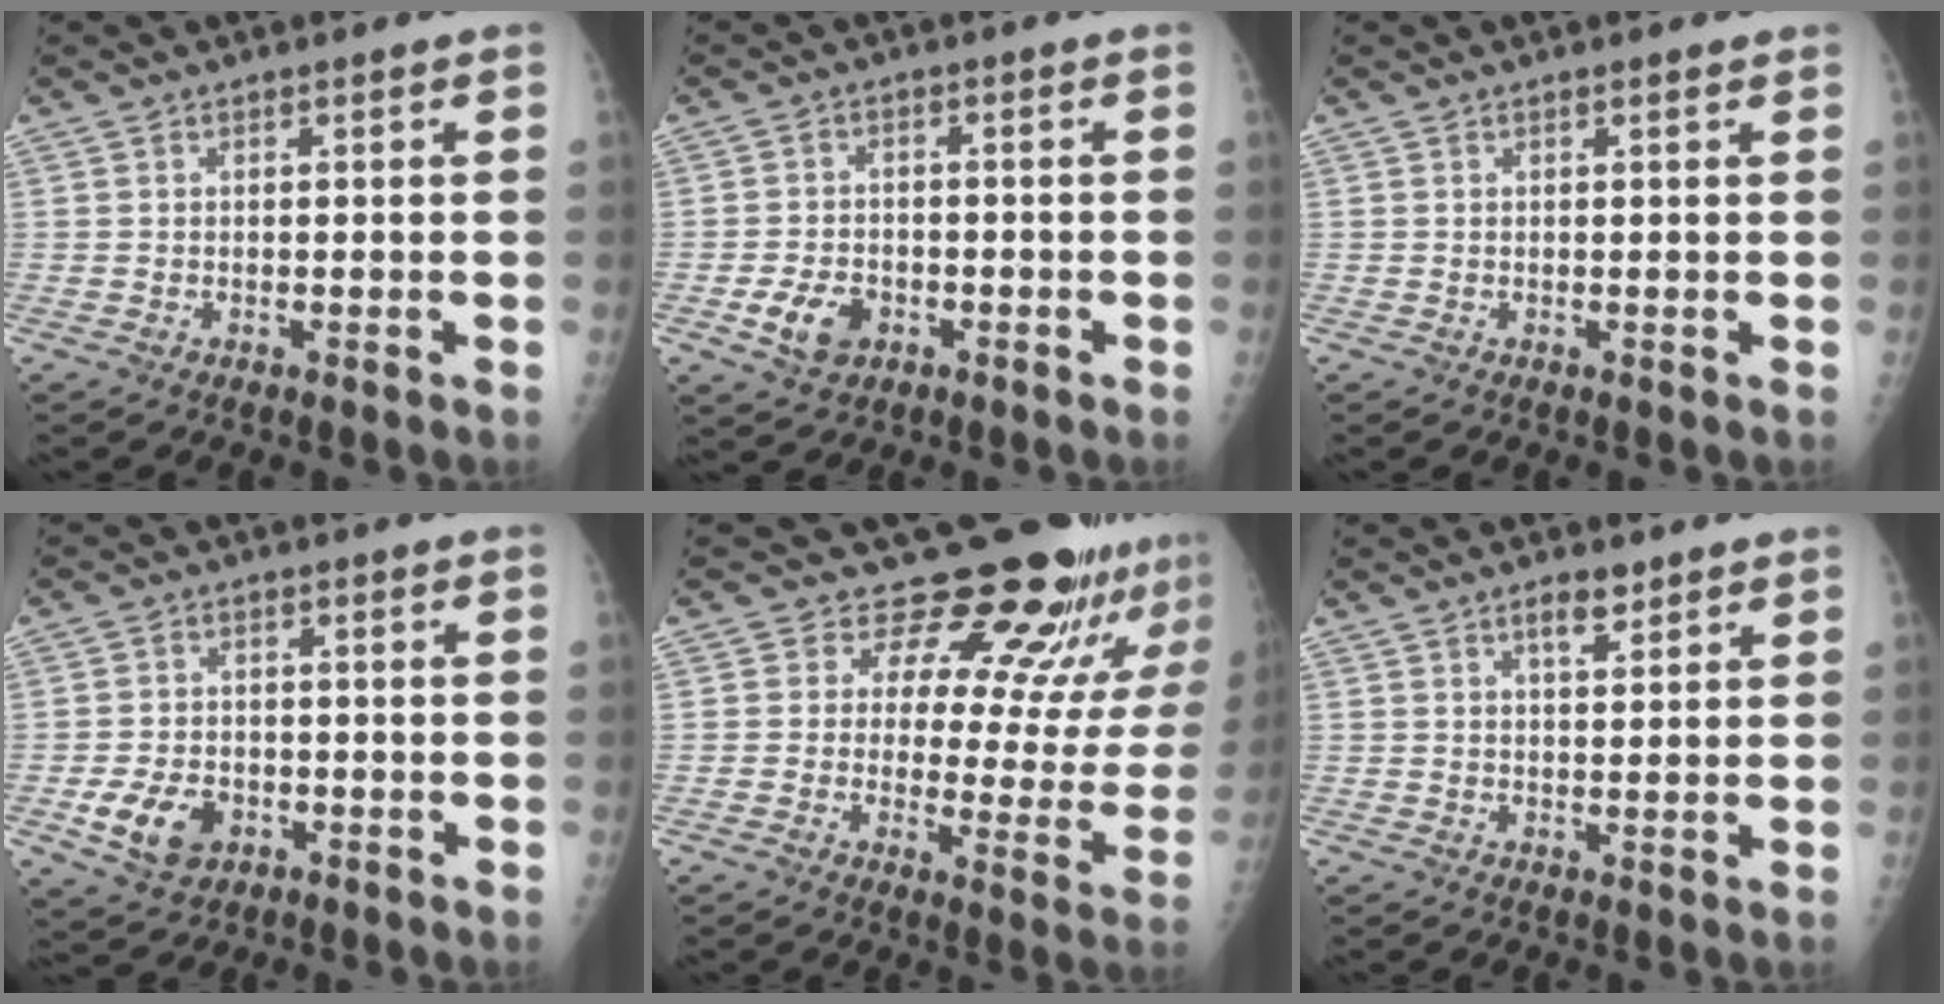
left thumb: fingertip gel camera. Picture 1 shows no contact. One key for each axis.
{"total": 5.8, "fx": -2.5, "fy": 4.1, "fz": 3.2, "tx": -0.046, "ty": 0.010, "tz": -0.039}
{"total": 0.6, "fx": 0.4, "fy": 0.1, "fz": 0.4, "tx": -0.008, "ty": -0.001, "tz": 0.006}
{"total": 7.4, "fx": -2.8, "fy": 5.4, "fz": 4.3, "tx": -0.062, "ty": 0.008, "tz": -0.042}
{"total": 19.8, "fx": 17.6, "fy": 6.6, "fz": 6.3, "tx": -0.025, "ty": -0.133, "tz": 0.203}
{"total": 3.5, "fx": 2.3, "fy": 1.4, "fz": 2.2, "tx": -0.020, "ty": -0.013, "tz": 0.038}